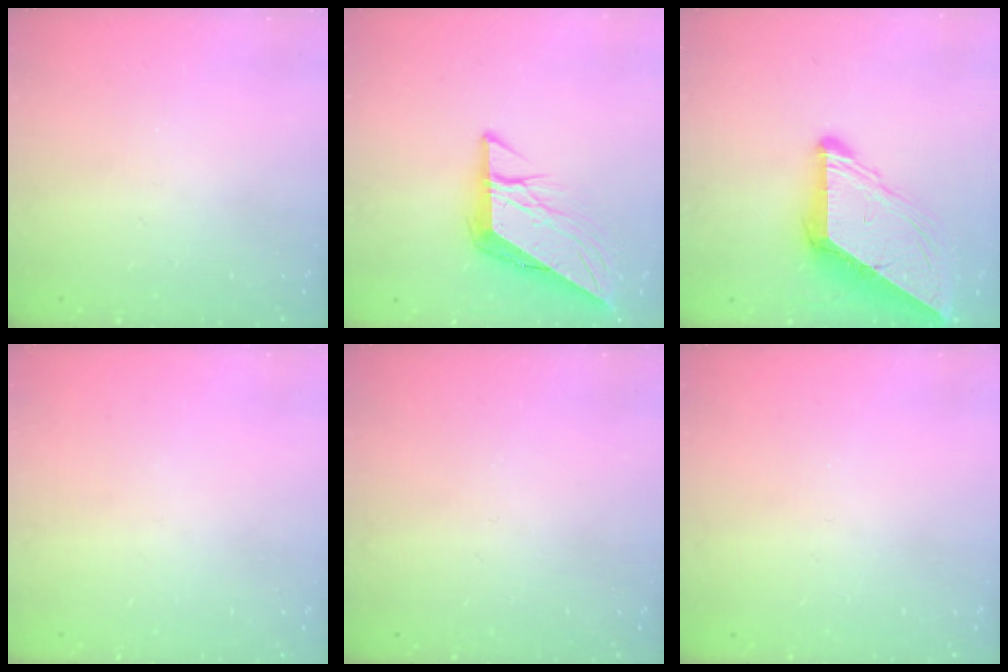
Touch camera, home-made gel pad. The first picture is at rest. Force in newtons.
{"total": 8.9, "press": 8.9, "slide": 0.9}
{"total": 11.4, "press": 11.3, "slide": 1.3}
{"total": 0.0}
{"total": 0.0}
{"total": 0.0}